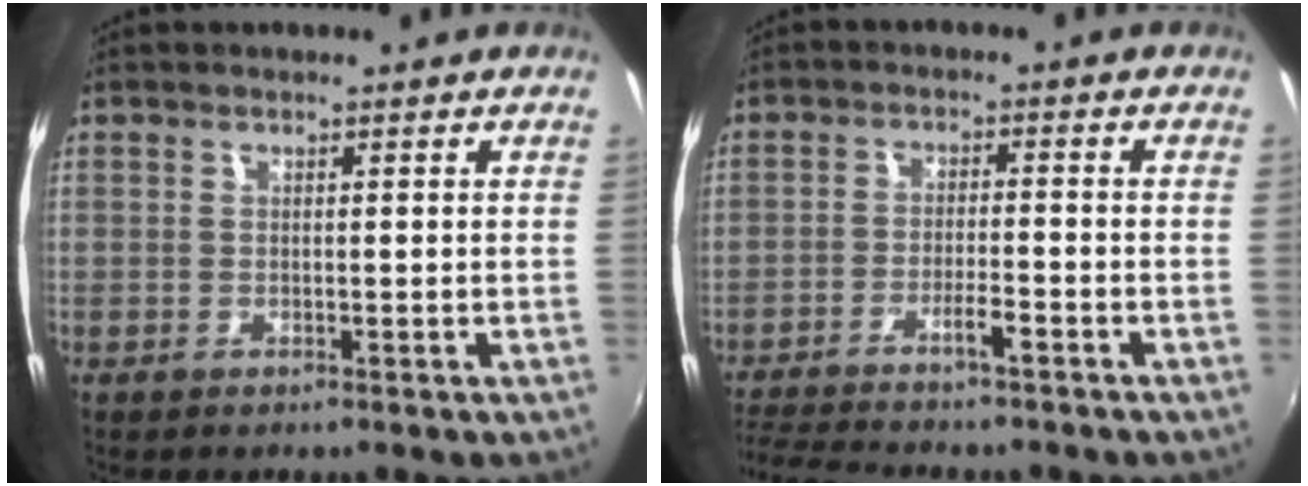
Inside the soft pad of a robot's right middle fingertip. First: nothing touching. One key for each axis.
{"total": 8.4, "fx": -7.2, "fy": 0.6, "fz": 4.3, "tx": -0.097, "ty": -0.006, "tz": -0.120}